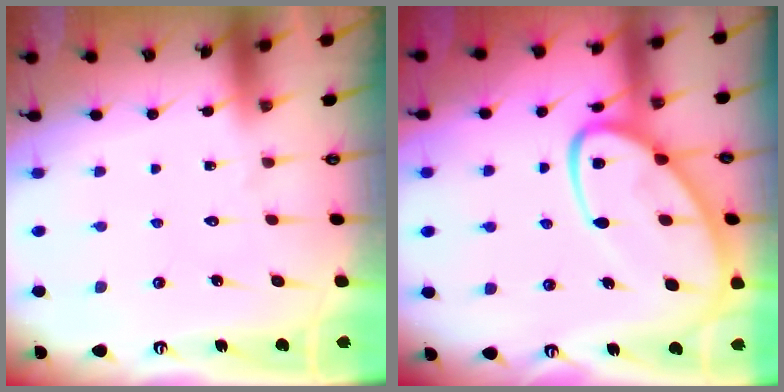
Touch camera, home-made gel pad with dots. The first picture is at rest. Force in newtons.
{"total": 16.2, "press": 16.1, "slide": 1.5}